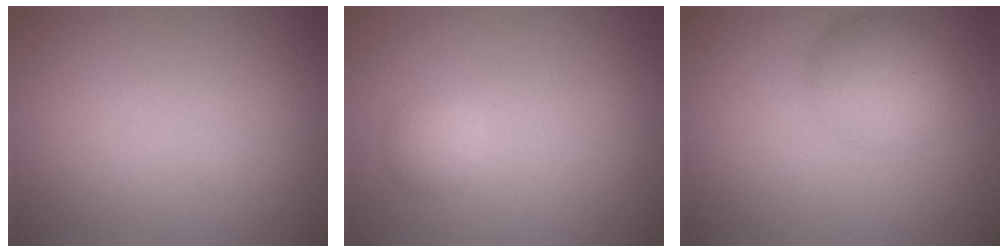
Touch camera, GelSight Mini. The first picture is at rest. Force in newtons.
{"total": 1.5, "press": 1.5, "slide": 0.0}
{"total": 3.5, "press": 3.5, "slide": 0.1}